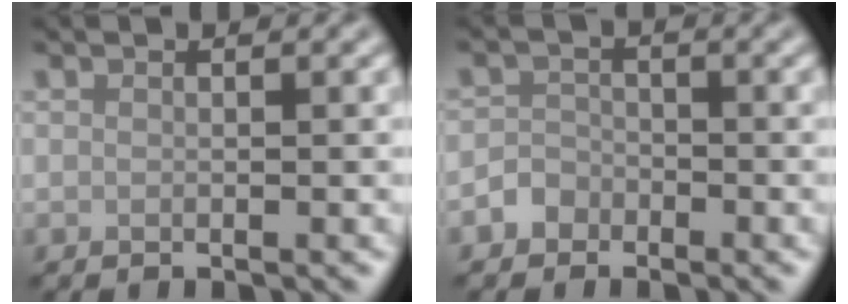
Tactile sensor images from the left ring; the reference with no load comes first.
{"total": 1.6, "force": [-1.1, 1.2, 0.1], "torque": [0.006, 0.010, -0.024]}